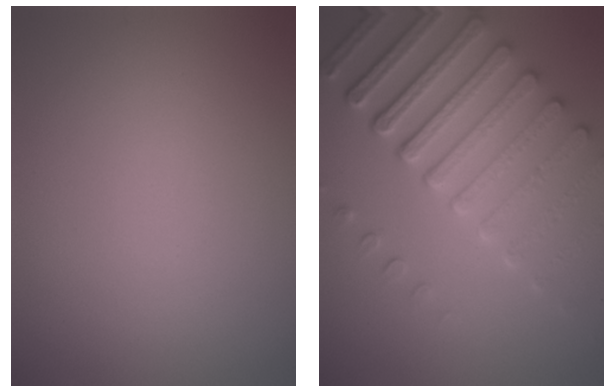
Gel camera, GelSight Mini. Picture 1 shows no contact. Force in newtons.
{"total": 7.5, "press": 5.7, "slide": 4.9}